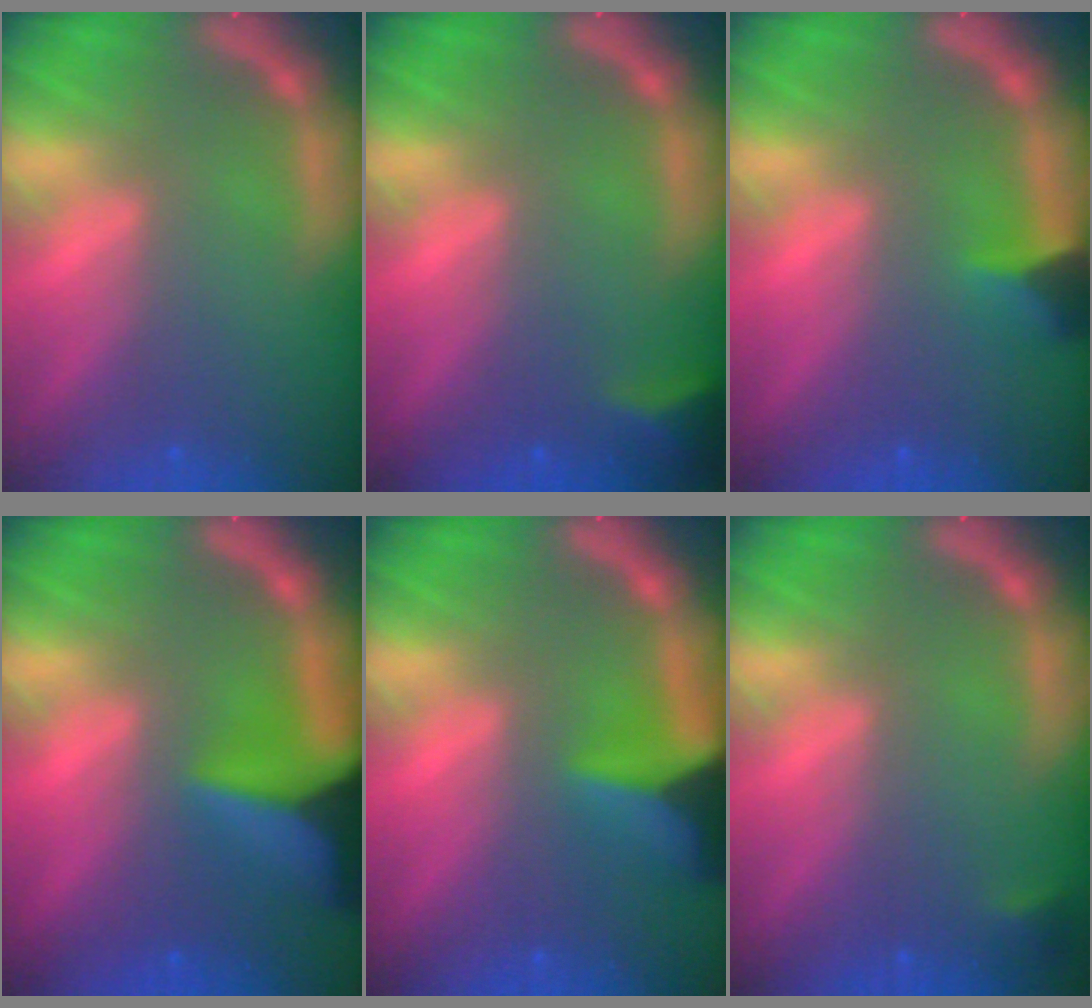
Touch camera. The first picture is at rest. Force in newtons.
{"total": 2.4}
{"total": 2.4}
{"total": 10.0}
{"total": 6.5}
{"total": 0.9}